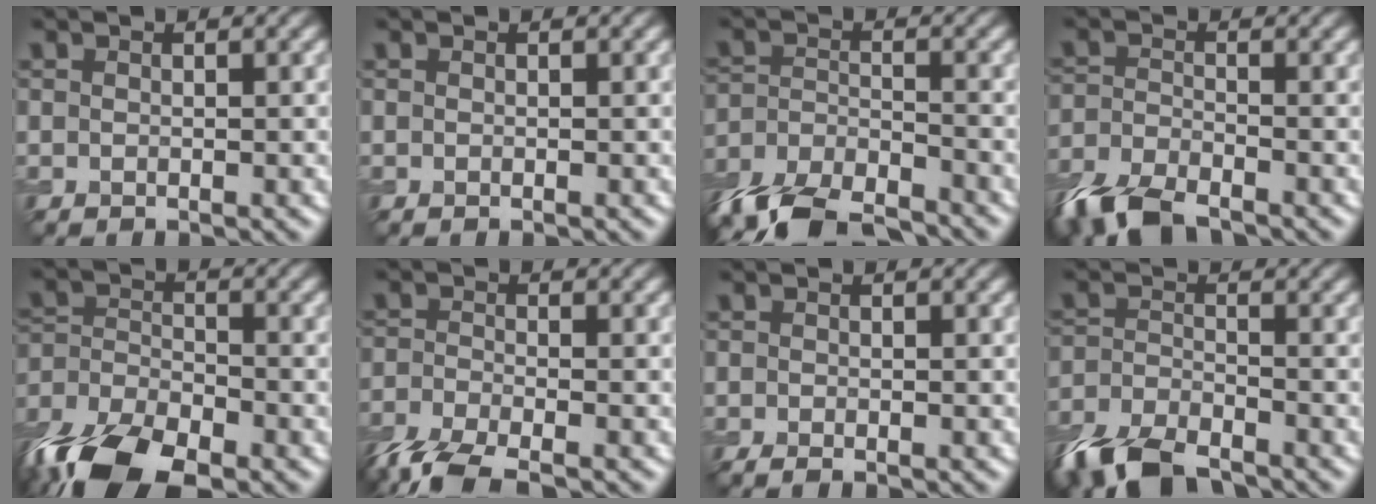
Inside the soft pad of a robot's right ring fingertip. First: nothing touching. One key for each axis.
{"total": 0.0}
{"total": 9.6, "fx": -8.1, "fy": 3.1, "fz": 4.0, "tx": -0.083, "ty": -0.033, "tz": -0.144}
{"total": 6.8, "fx": -5.3, "fy": 2.4, "fz": 3.6, "tx": -0.077, "ty": -0.019, "tz": -0.113}
{"total": 12.4, "fx": -8.9, "fy": 5.3, "fz": 6.8, "tx": -0.141, "ty": -0.037, "tz": -0.161}
{"total": 6.1, "fx": -4.5, "fy": 1.9, "fz": 3.5, "tx": -0.077, "ty": -0.022, "tz": -0.098}
{"total": 1.3, "fx": -0.9, "fy": 0.3, "fz": 0.8, "tx": -0.017, "ty": -0.006, "tz": -0.019}
{"total": 7.6, "fx": -6.0, "fy": 2.7, "fz": 3.8, "tx": -0.083, "ty": -0.021, "tz": -0.123}